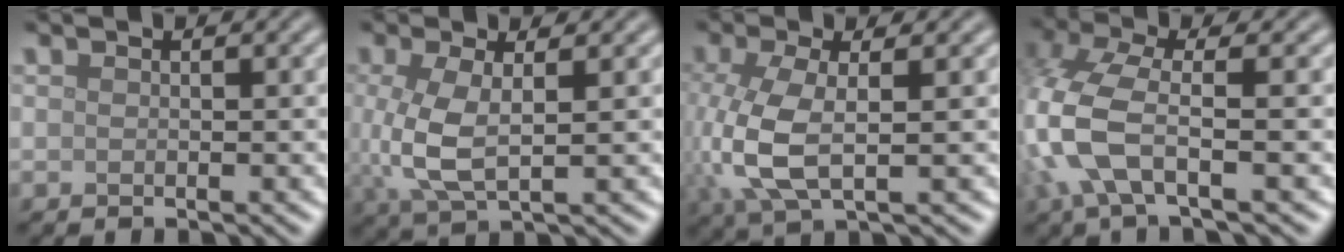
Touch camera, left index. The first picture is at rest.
{"total": 4.9, "force": [0.2, 2.0, 4.5], "torque": [-0.114, -0.005, 0.004]}
{"total": 6.1, "force": [-0.4, 2.7, 5.5], "torque": [-0.142, -0.005, -0.007]}
{"total": 6.8, "force": [-2.1, 2.5, 5.9], "torque": [-0.155, 0.003, -0.057]}